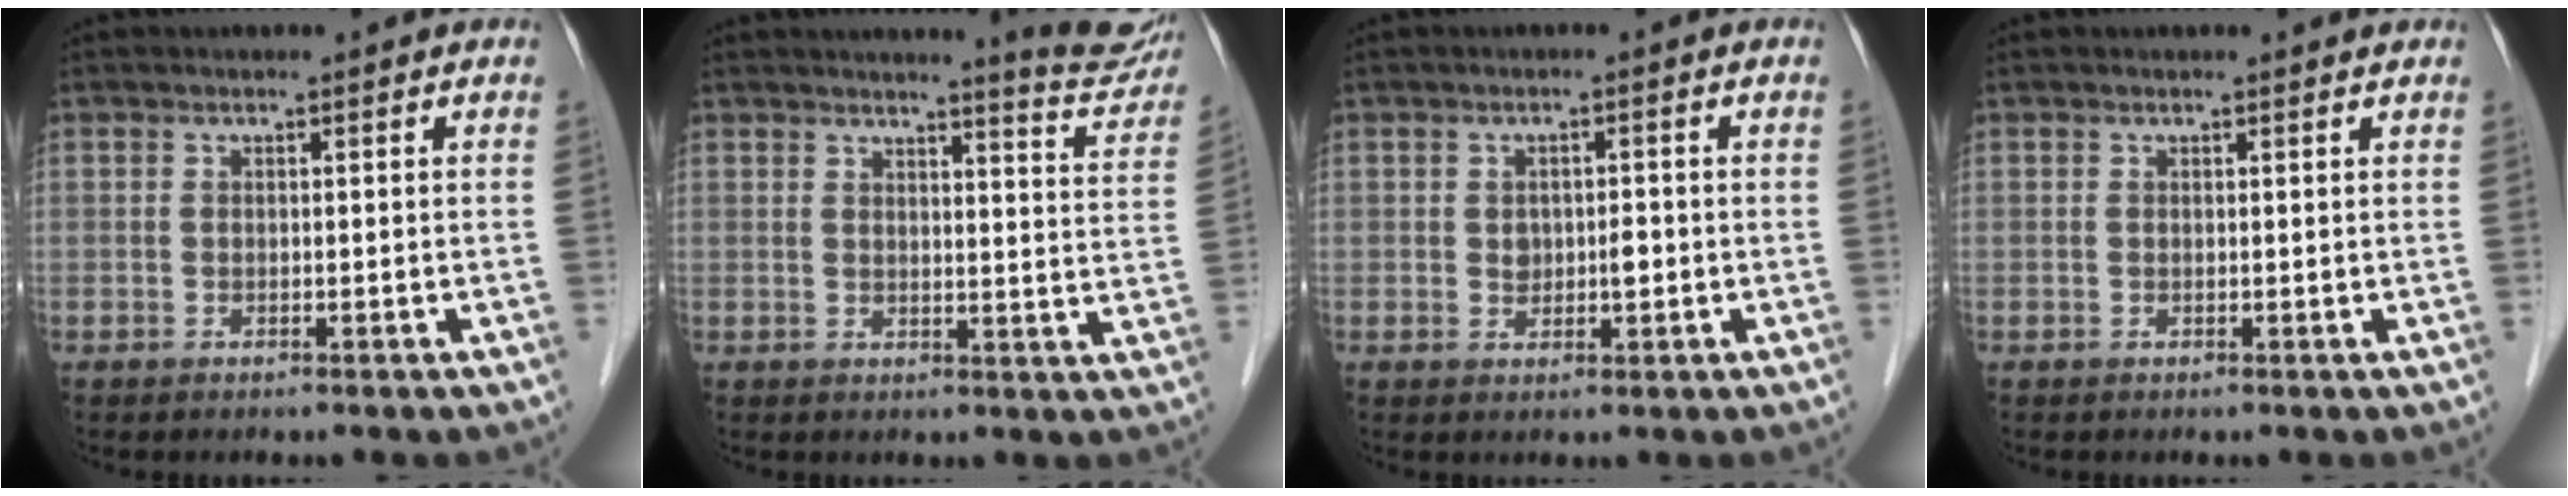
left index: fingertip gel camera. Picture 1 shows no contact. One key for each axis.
{"total": 8.7, "fx": 8.3, "fy": 0.2, "fz": 2.5, "tx": -0.025, "ty": -0.037, "tz": 0.080}
{"total": 2.5, "fx": -0.2, "fy": 1.5, "fz": 1.9, "tx": -0.030, "ty": 0.003, "tz": 0.002}
{"total": 1.2, "fx": 1.1, "fy": 0.1, "fz": 0.2, "tx": -0.013, "ty": 0.000, "tz": 0.008}